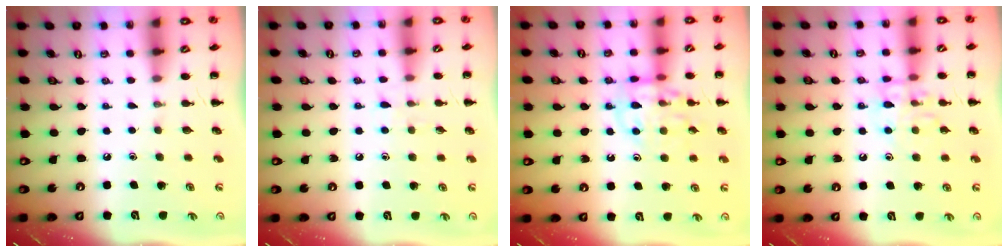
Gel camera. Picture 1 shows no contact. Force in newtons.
{"total": 5.5, "press": 4.9, "slide": 2.4}
{"total": 13.6, "press": 13.6, "slide": 1.5}
{"total": 10.7, "press": 10.7, "slide": 0.8}